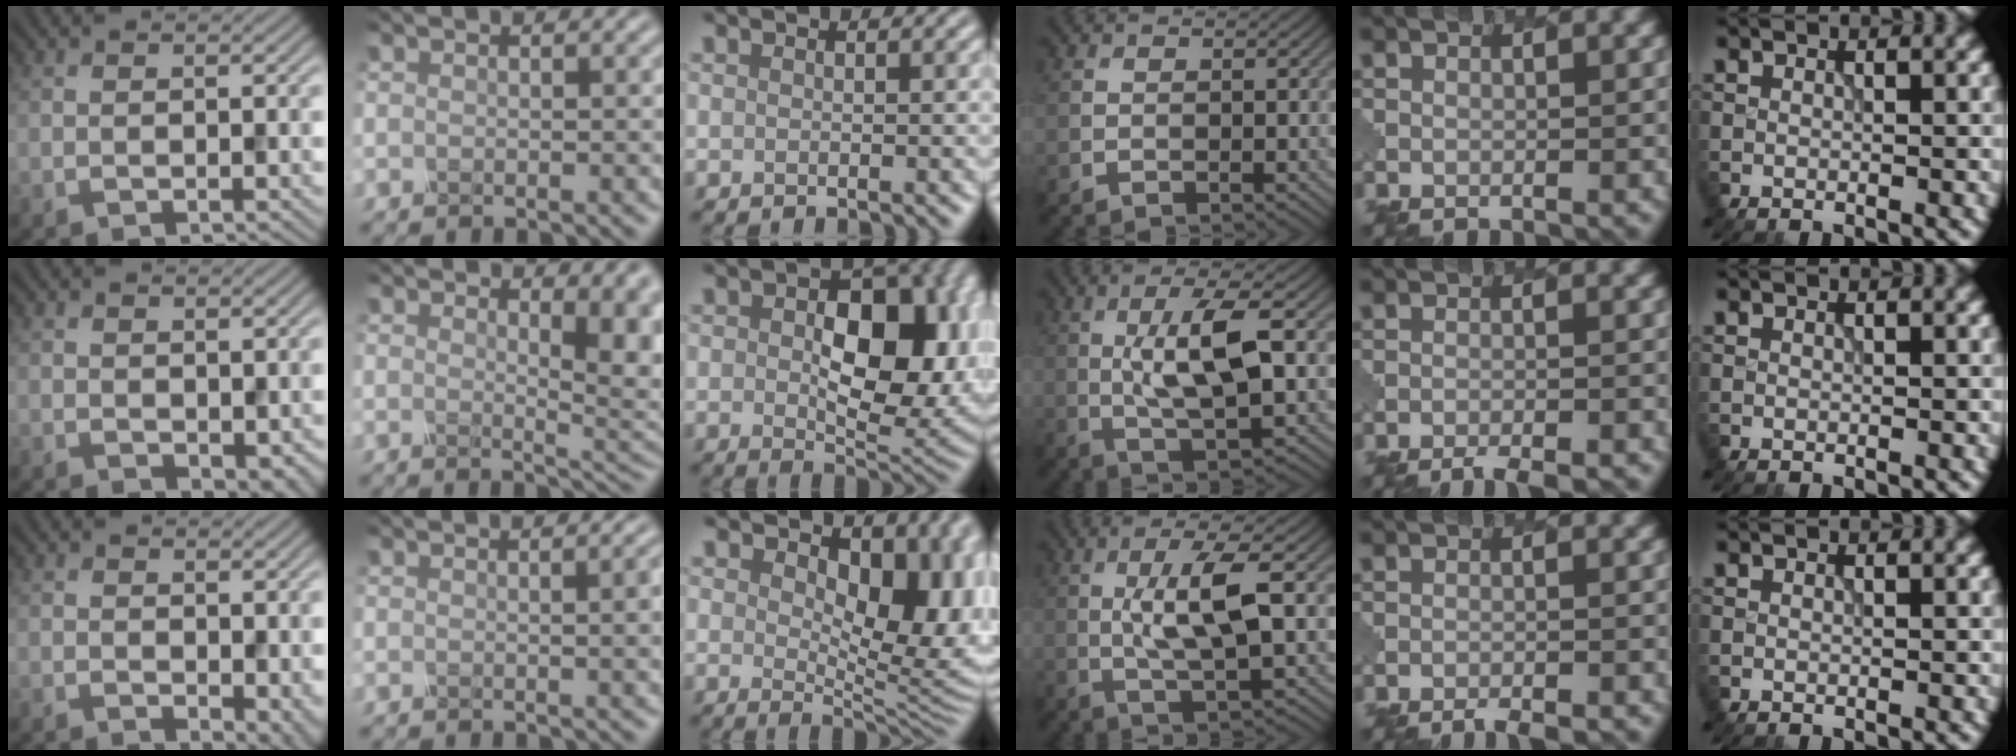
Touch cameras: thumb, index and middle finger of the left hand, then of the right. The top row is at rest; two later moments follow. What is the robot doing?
{"motion": "unscrew", "object": "spray bottle"}